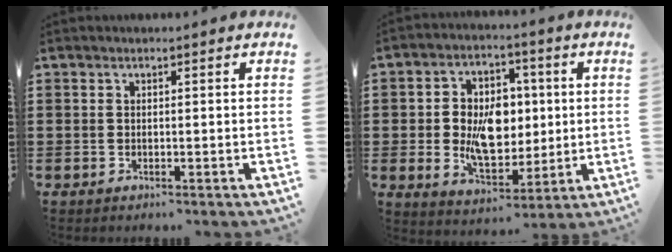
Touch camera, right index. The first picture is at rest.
{"total": 9.8, "force": [0.1, 7.0, 6.9], "torque": [-0.135, 0.016, 0.002]}